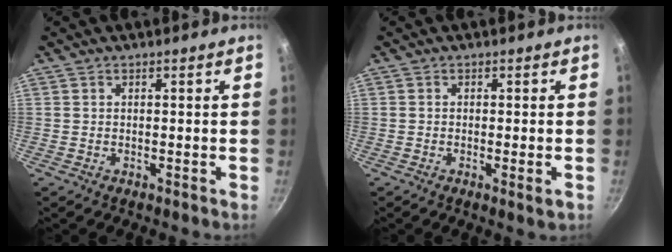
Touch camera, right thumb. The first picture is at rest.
{"total": 1.8, "force": [-0.6, 0.2, 1.7], "torque": [-0.035, -0.004, -0.012]}